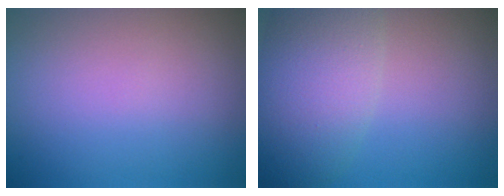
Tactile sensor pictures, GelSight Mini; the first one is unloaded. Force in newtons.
{"total": 7.3, "press": 7.3, "slide": 0.2}